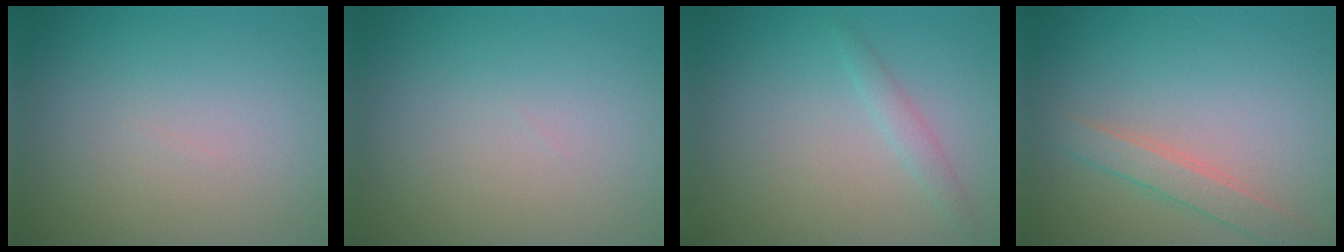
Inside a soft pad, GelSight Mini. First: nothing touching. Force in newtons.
{"total": 0.0}
{"total": 1.3, "press": 1.3, "slide": 0.1}
{"total": 2.3, "press": 2.3, "slide": 0.1}